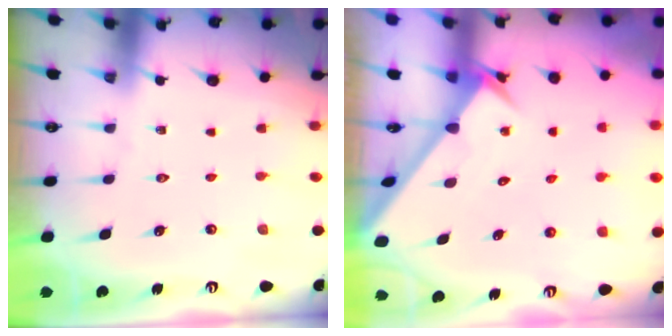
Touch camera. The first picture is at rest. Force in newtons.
{"total": 2.6, "press": 2.6, "slide": 0.2}